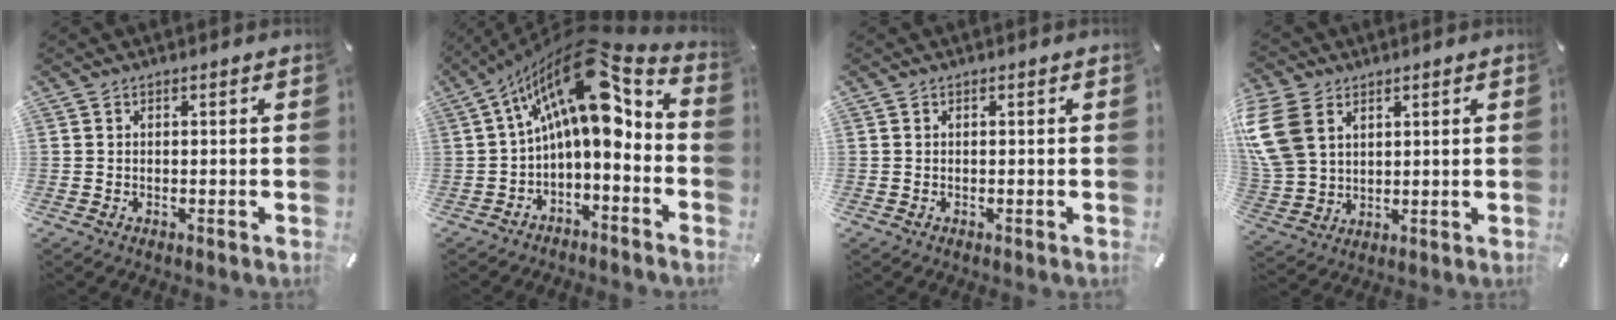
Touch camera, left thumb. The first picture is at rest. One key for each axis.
{"total": 20.1, "fx": 7.2, "fy": 9.6, "fz": 16.1, "tx": -0.268, "ty": -0.053, "tz": 0.118}
{"total": 0.0}
{"total": 12.8, "fx": 4.9, "fy": 9.7, "fz": 6.7, "tx": -0.187, "ty": -0.002, "tz": 0.093}